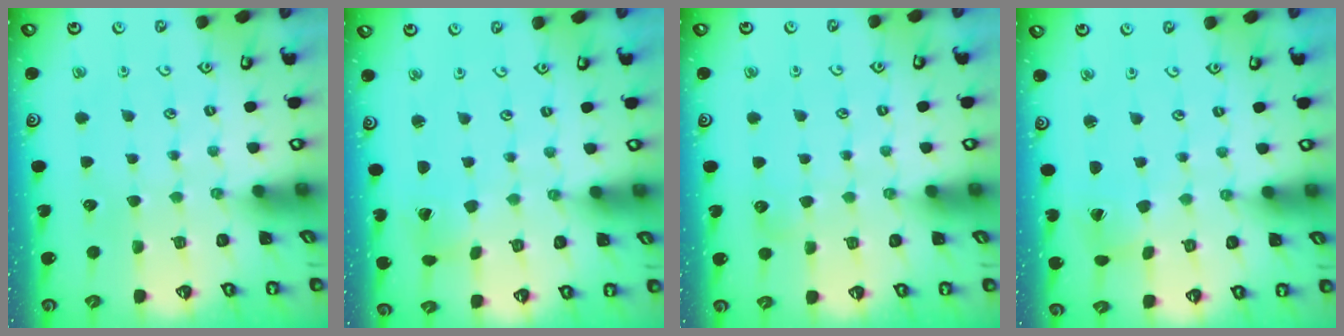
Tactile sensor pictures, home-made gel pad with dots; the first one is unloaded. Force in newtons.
{"total": 1.2, "press": 1.2, "slide": 0.2}
{"total": 4.9, "press": 4.8, "slide": 0.6}
{"total": 1.7, "press": 1.7, "slide": 0.2}